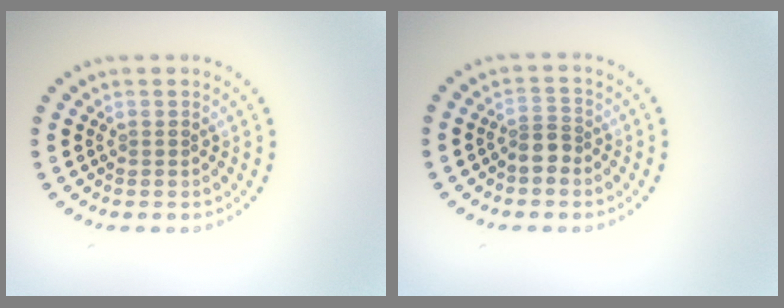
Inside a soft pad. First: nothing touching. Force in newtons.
{"total": 2.1, "press": 1.7, "slide": 1.2}